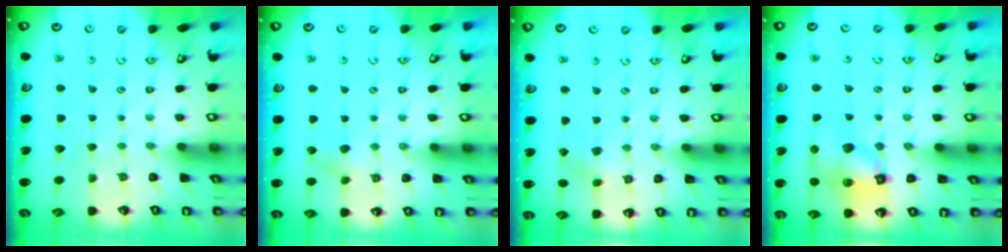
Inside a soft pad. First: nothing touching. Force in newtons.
{"total": 3.6, "press": 3.6, "slide": 0.7}
{"total": 2.1, "press": 2.1, "slide": 0.2}
{"total": 11.2, "press": 11.0, "slide": 1.8}